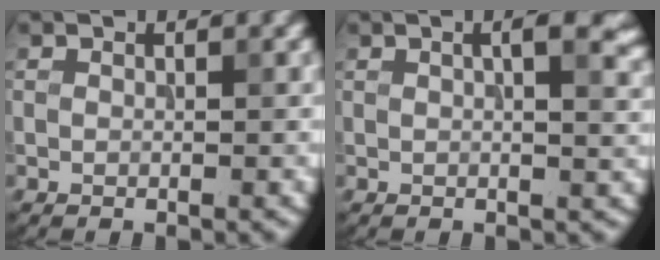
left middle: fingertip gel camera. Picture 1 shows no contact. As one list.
[{"total": 6.1, "force": [2.2, 2.8, 5.0], "torque": [-0.025, 0.026, 0.011]}]